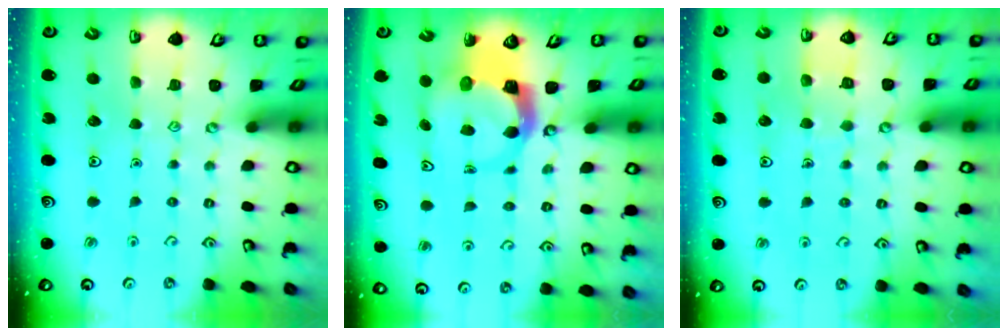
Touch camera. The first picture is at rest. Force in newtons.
{"total": 5.2, "press": 5.1, "slide": 0.6}
{"total": 4.2, "press": 4.2, "slide": 0.3}